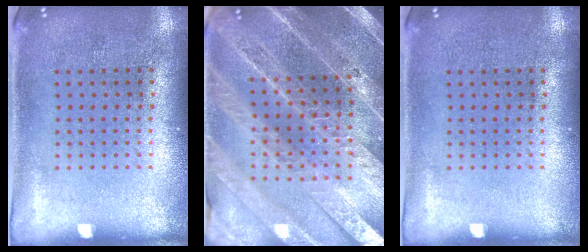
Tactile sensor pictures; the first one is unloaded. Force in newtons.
{"total": 4.6, "press": 4.1, "slide": 2.2}
{"total": 0.0}